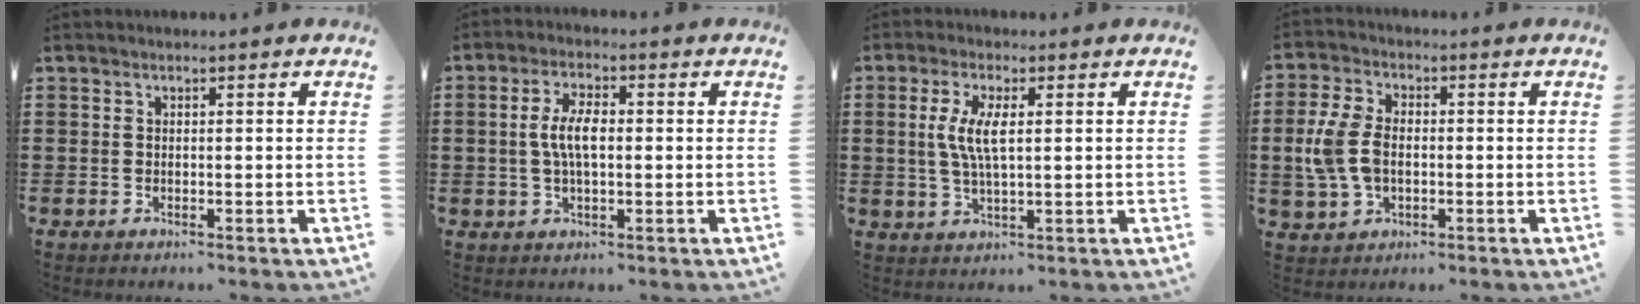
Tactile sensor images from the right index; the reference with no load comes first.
{"total": 5.5, "force": [0.0, 2.2, 5.1], "torque": [-0.110, 0.001, -0.006]}
{"total": 5.5, "force": [0.9, 1.6, 5.2], "torque": [-0.117, 0.000, 0.008]}
{"total": 7.4, "force": [-0.5, 4.8, 5.7], "torque": [-0.155, -0.002, -0.022]}